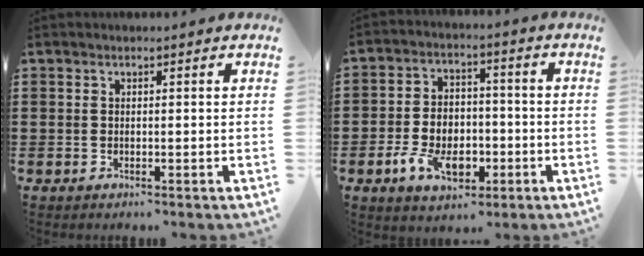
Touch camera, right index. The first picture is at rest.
{"total": 7.6, "force": [-2.9, 5.2, 4.8], "torque": [-0.109, 0.012, -0.055]}